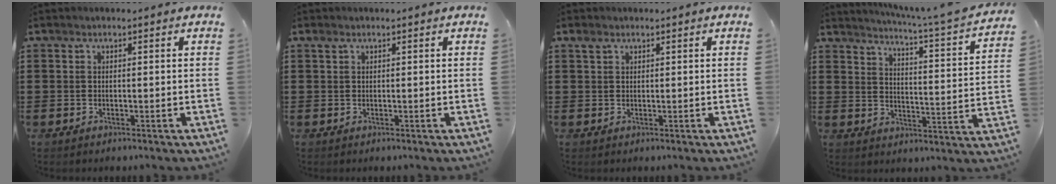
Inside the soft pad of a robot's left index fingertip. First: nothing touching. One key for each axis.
{"total": 0.7, "fx": 0.4, "fy": 0.4, "fz": 0.4, "tx": -0.010, "ty": 0.004, "tz": 0.006}
{"total": 1.3, "fx": 0.7, "fy": 0.8, "fz": 0.7, "tx": -0.018, "ty": 0.004, "tz": 0.013}
{"total": 4.4, "fx": 3.8, "fy": -1.0, "fz": 1.9, "tx": -0.049, "ty": -0.042, "tz": 0.055}